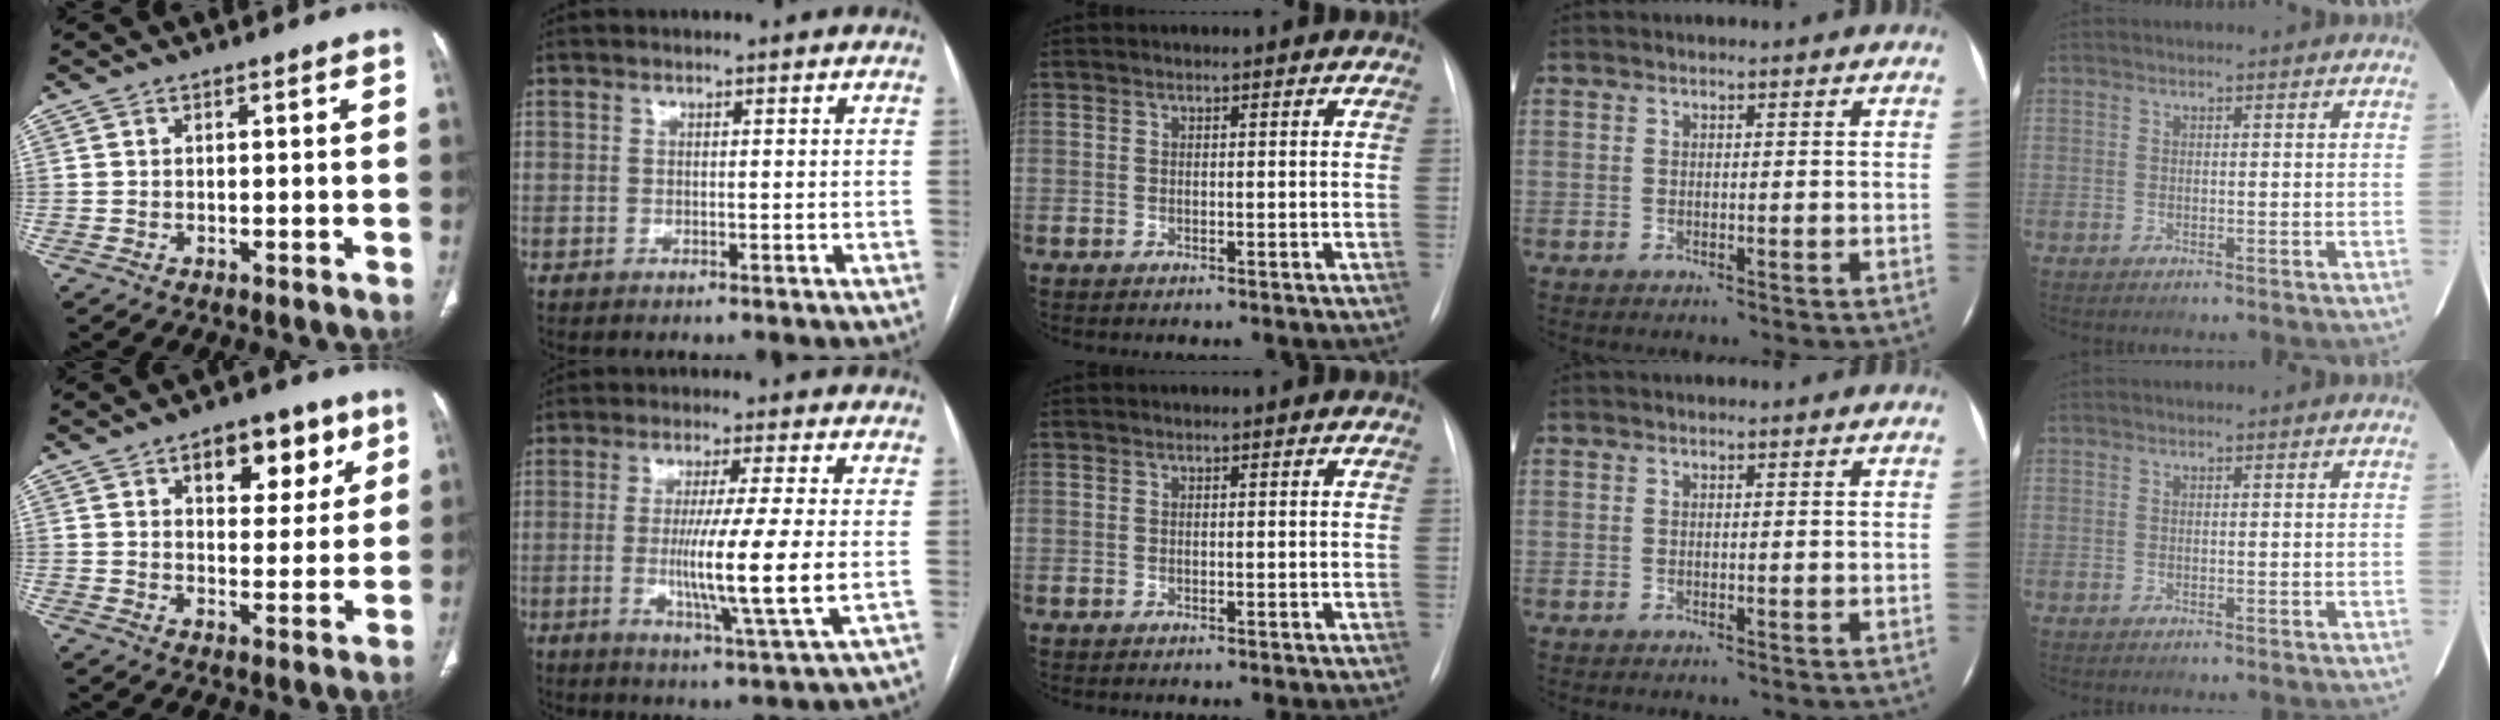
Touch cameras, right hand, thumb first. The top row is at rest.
{"thumb": {"total": 11.6, "force": [5.7, 6.6, 7.6], "torque": [-0.061, -0.020, 0.079]}, "index": {"total": 11.5, "force": [-1.1, -1.1, 11.4], "torque": [-0.206, -0.031, -0.023]}}